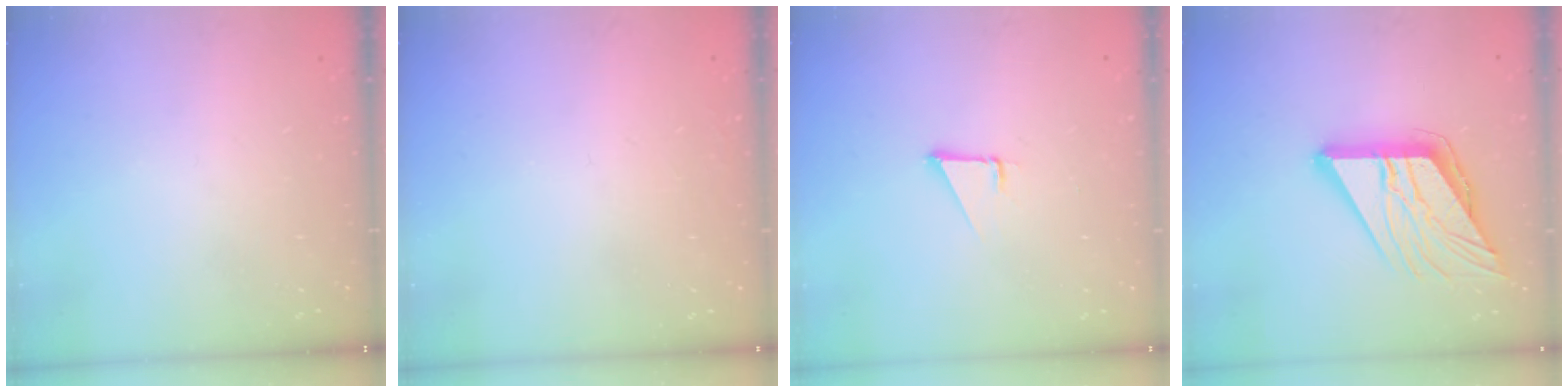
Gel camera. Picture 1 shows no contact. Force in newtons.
{"total": 1.5, "press": 1.5, "slide": 0.1}
{"total": 1.9, "press": 1.9, "slide": 0.1}
{"total": 17.6, "press": 17.5, "slide": 2.0}